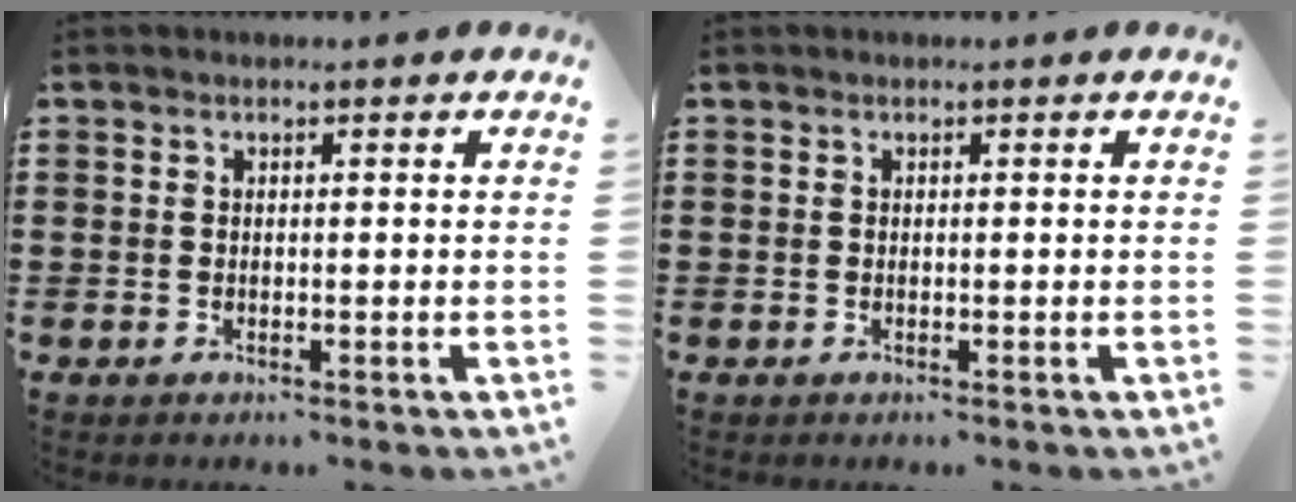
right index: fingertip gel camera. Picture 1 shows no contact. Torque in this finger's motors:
{"motor_torque": [0.00, 0.00, 0.00, -0.01]}